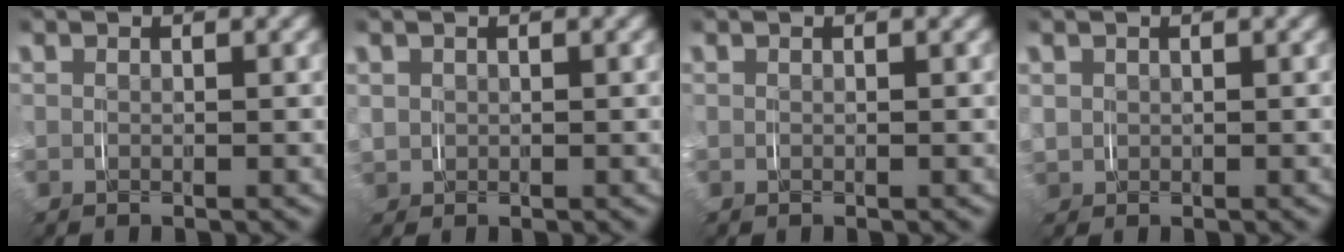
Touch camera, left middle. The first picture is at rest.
{"total": 2.3, "force": [0.3, 2.2, 0.6], "torque": [-0.034, -0.004, 0.008]}
{"total": 0.0}
{"total": 2.6, "force": [0.2, 2.4, 0.7], "torque": [-0.040, -0.006, 0.008]}